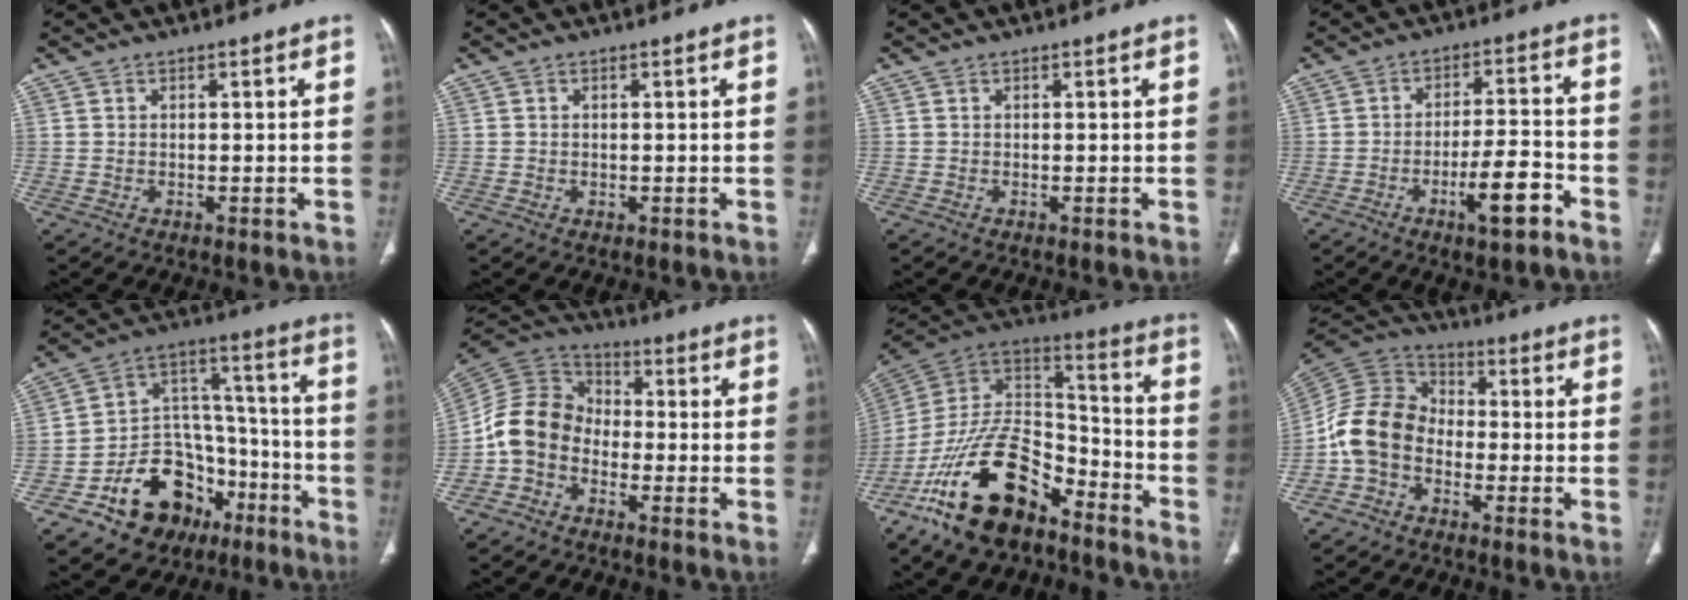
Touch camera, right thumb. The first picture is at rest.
{"total": 0.5, "force": [0.0, 0.5, 0.2], "torque": [-0.002, 0.000, -0.001]}
{"total": 0.0}
{"total": 8.7, "force": [-4.6, 2.1, 7.1], "torque": [-0.111, 0.032, -0.072]}
{"total": 20.6, "force": [-10.4, 14.5, 10.3], "torque": [-0.104, 0.101, -0.157]}
{"total": 10.4, "force": [-3.4, 8.3, 5.2], "torque": [-0.094, 0.053, -0.082]}
{"total": 24.1, "force": [-14.4, 12.4, 14.8], "torque": [-0.269, 0.077, -0.256]}
{"total": 11.3, "force": [-3.4, 8.7, 6.4], "torque": [-0.123, 0.051, -0.082]}